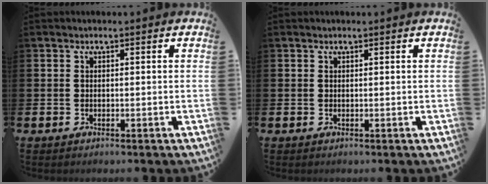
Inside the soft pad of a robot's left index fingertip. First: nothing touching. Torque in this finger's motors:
{"motor_torque": [-0.10, 0.22, -0.44, -0.04]}